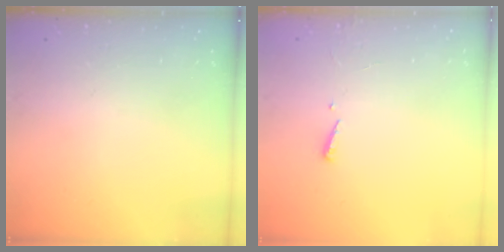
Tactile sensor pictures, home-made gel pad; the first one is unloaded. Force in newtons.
{"total": 2.4, "press": 2.4, "slide": 0.2}